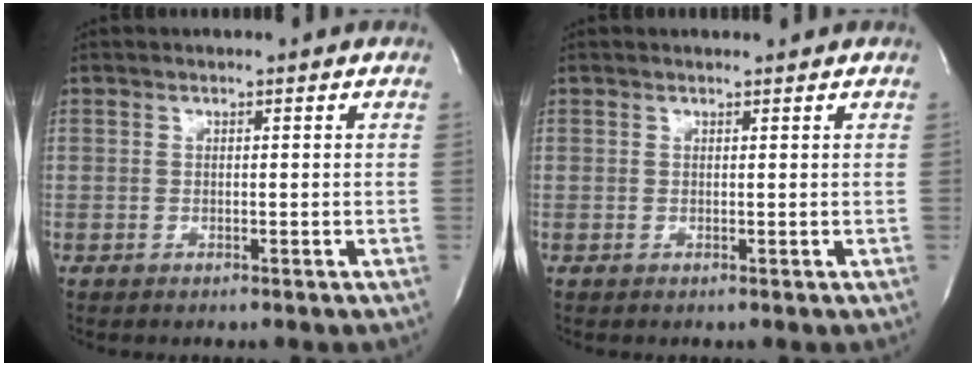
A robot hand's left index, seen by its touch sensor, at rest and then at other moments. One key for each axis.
{"total": 0.6, "fx": 0.6, "fy": 0.0, "fz": 0.1, "tx": -0.005, "ty": 0.000, "tz": 0.009}